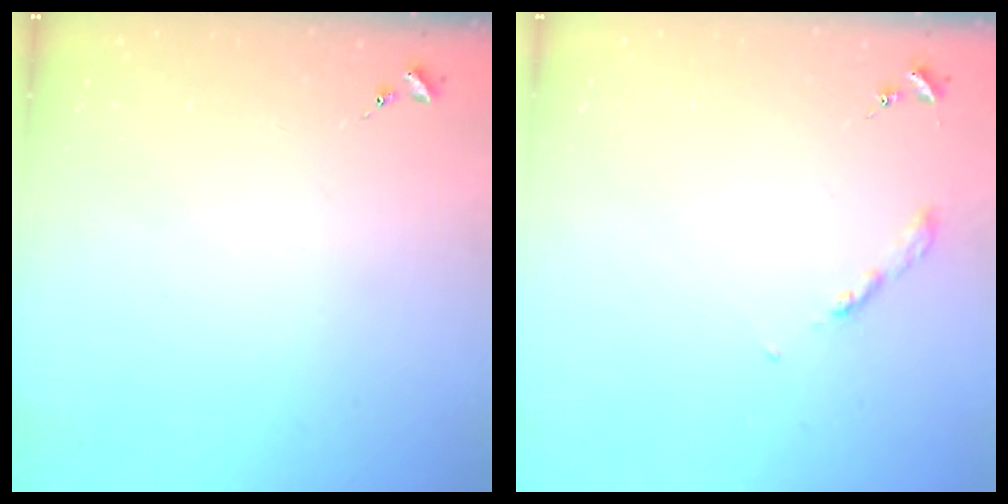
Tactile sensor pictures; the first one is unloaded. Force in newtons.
{"total": 2.7, "press": 2.6, "slide": 0.3}